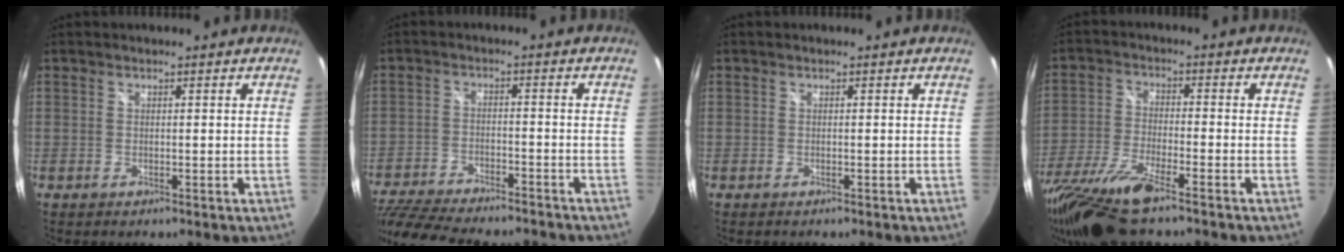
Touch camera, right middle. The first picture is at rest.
{"total": 20.7, "force": [-17.4, 5.7, 9.7], "torque": [-0.213, -0.036, -0.269]}
{"total": 0.0}
{"total": 15.4, "force": [-12.0, 2.1, 9.5], "torque": [-0.215, -0.045, -0.231]}